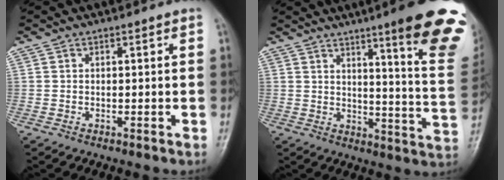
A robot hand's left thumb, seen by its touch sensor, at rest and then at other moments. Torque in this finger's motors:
{"motor_torque": [3.17, 1.21, 1.44, -1.34, 0.35]}